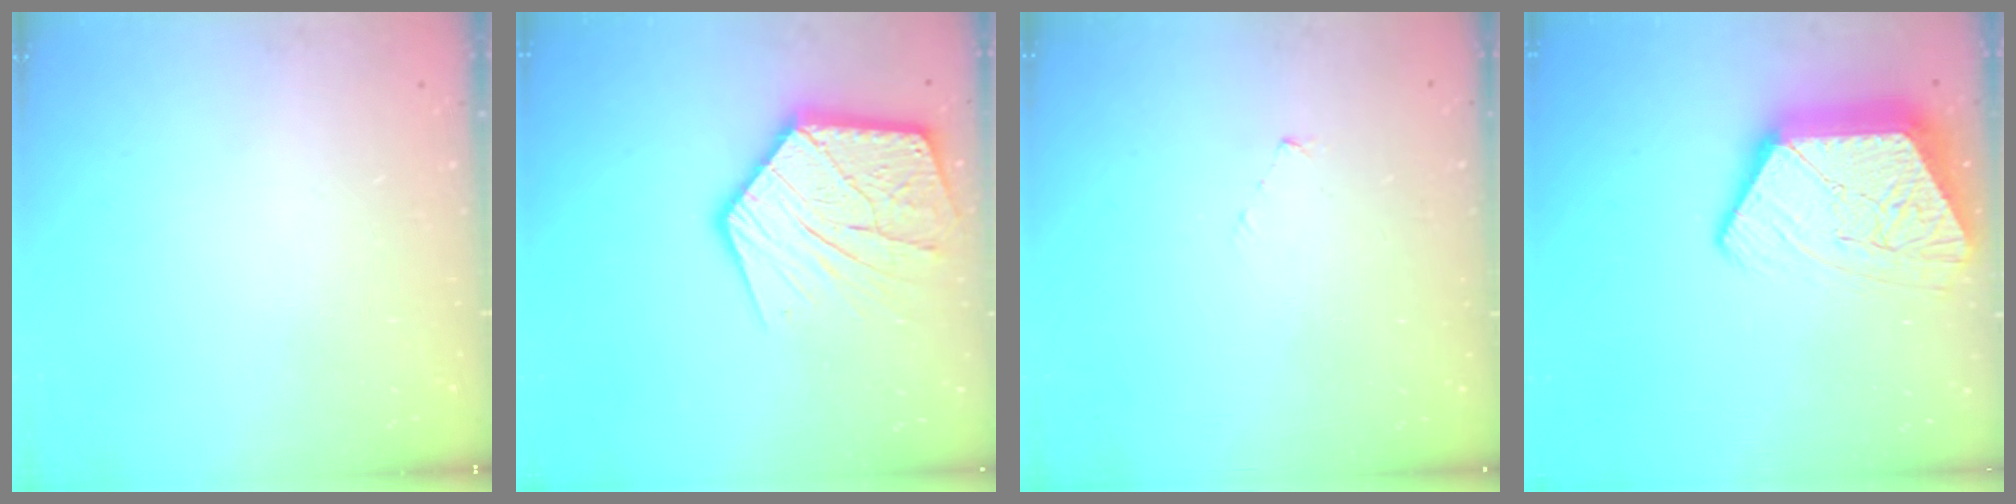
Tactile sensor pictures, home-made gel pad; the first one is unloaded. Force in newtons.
{"total": 19.7, "press": 19.7, "slide": 1.8}
{"total": 3.0, "press": 3.0, "slide": 0.3}
{"total": 19.9, "press": 19.8, "slide": 1.5}